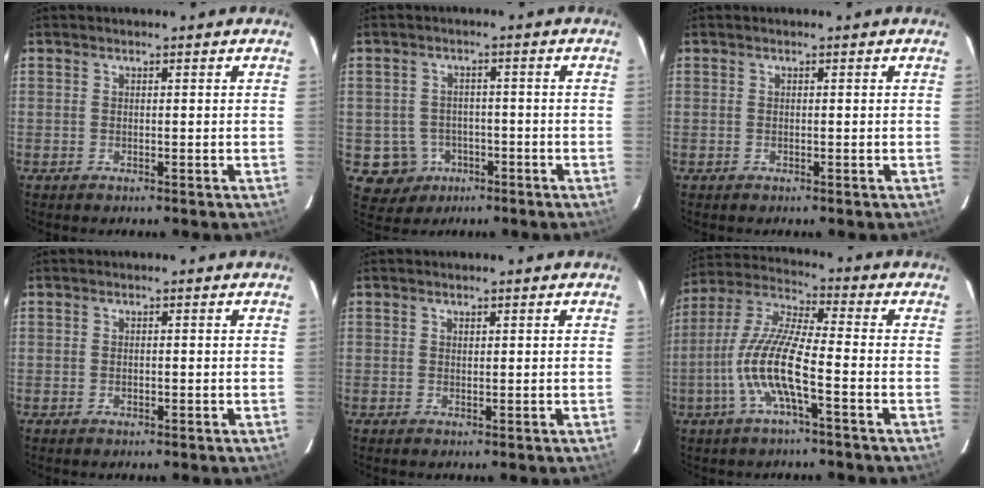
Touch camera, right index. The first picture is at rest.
{"total": 5.8, "force": [-2.2, 5.4, 0.8], "torque": [-0.030, 0.015, -0.021]}
{"total": 0.0}
{"total": 0.8, "force": [-0.2, 0.5, 0.5], "torque": [-0.010, 0.002, -0.002]}
{"total": 0.5, "force": [0.4, 0.3, 0.2], "torque": [-0.003, 0.002, 0.008]}
{"total": 12.2, "force": [-4.1, 1.7, 11.3], "torque": [-0.240, 0.002, -0.084]}